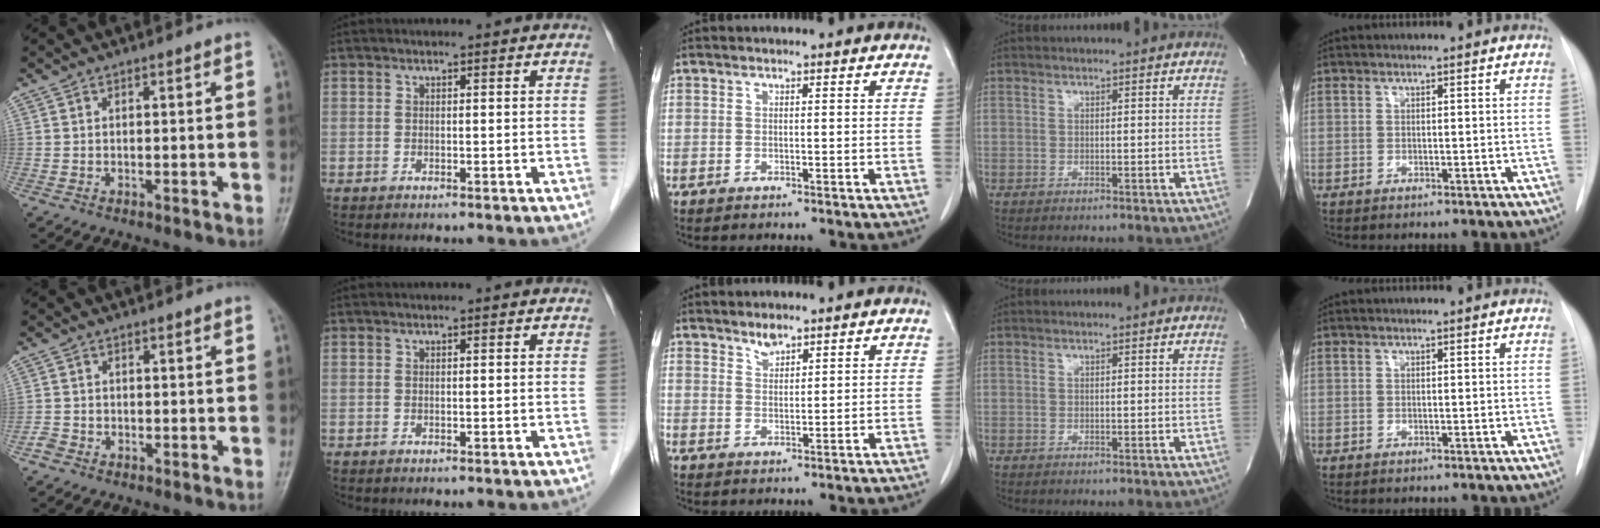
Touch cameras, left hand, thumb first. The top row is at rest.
{"thumb": {"total": 1.7, "force": [-1.3, 1.2, 0.3], "torque": [-0.003, 0.004, -0.028]}, "middle": {"total": 2.3, "force": [2.0, 0.7, 0.8], "torque": [-0.016, -0.003, 0.038]}}